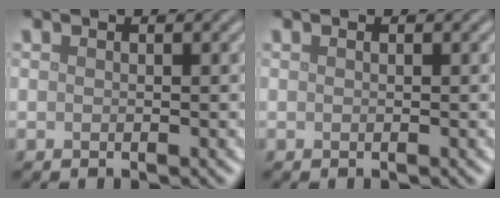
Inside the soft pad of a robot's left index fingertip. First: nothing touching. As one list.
[{"total": 0.0}]